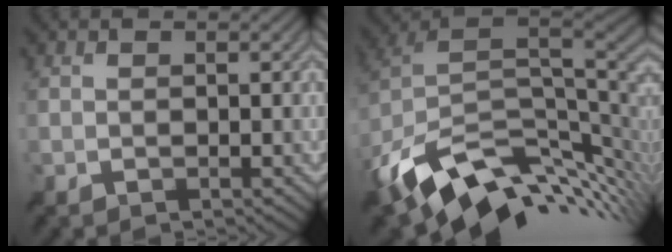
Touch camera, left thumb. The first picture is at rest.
{"total": 15.3, "force": [-4.3, 9.3, 11.3], "torque": [-0.246, -0.032, -0.060]}